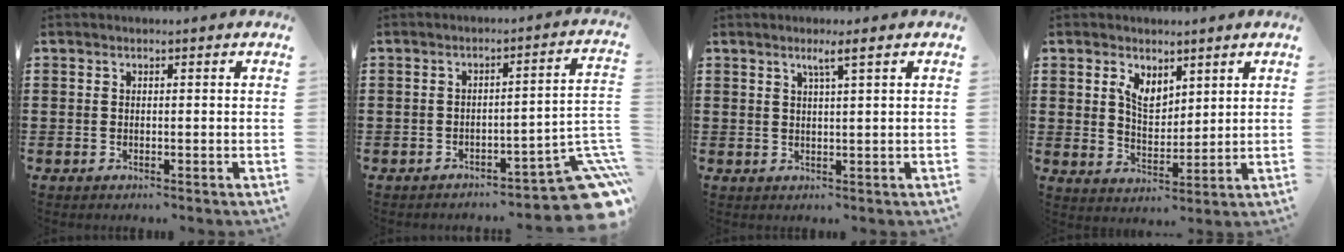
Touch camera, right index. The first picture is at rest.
{"total": 8.0, "force": [-5.8, 1.8, 5.2], "torque": [-0.056, 0.005, -0.105]}
{"total": 2.2, "force": [1.2, -0.3, 1.8], "torque": [-0.035, -0.004, 0.018]}
{"total": 4.4, "force": [2.6, 2.6, 2.5], "torque": [-0.057, 0.006, 0.047]}